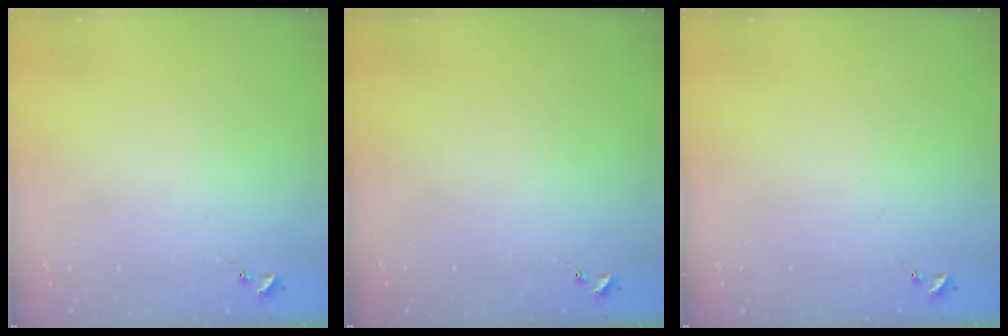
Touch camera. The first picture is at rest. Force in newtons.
{"total": 0.0}
{"total": 0.0}